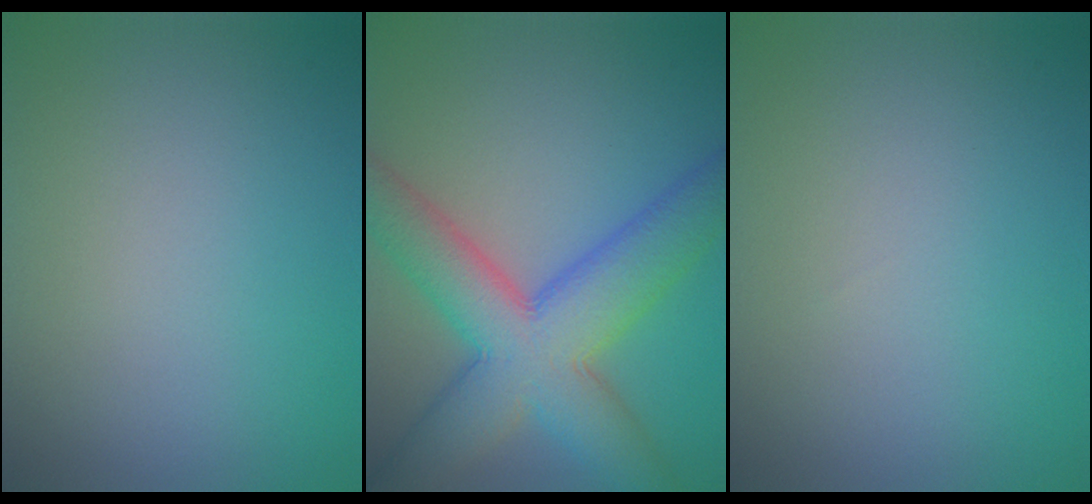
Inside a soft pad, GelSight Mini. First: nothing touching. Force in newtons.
{"total": 9.9, "press": 9.9, "slide": 0.4}
{"total": 0.0}